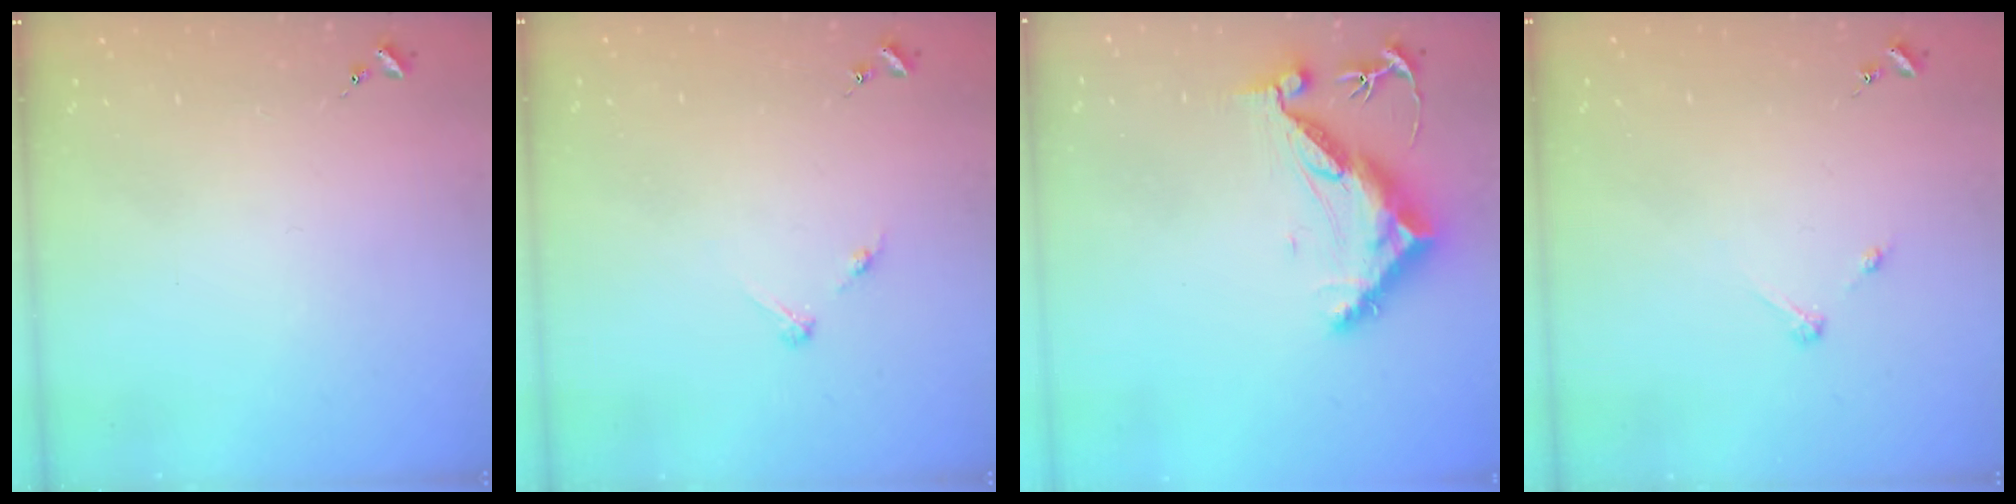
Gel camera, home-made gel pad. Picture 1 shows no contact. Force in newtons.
{"total": 3.2, "press": 3.1, "slide": 0.4}
{"total": 11.4, "press": 11.4, "slide": 0.8}
{"total": 2.7, "press": 2.7, "slide": 0.3}